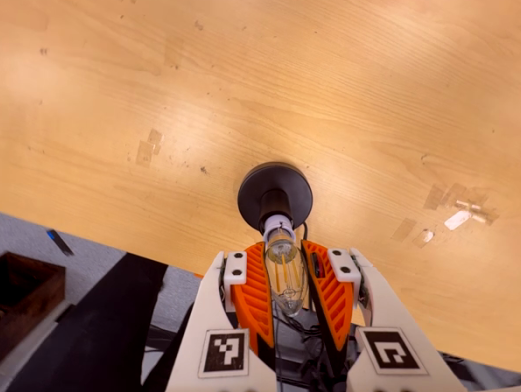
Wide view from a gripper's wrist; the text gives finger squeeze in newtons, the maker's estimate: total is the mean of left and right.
{"total": 14.0, "left": 13.9, "right": 14.1}